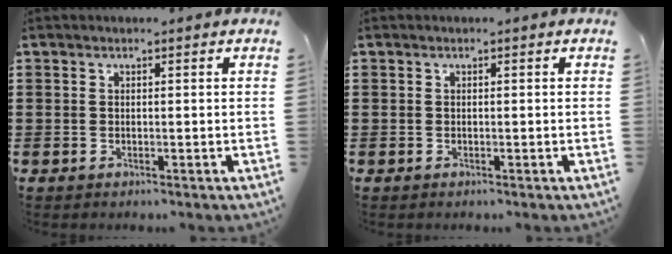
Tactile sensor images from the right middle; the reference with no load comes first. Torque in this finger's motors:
{"motor_torque": [0.12, -0.09, 0.00, -0.01]}